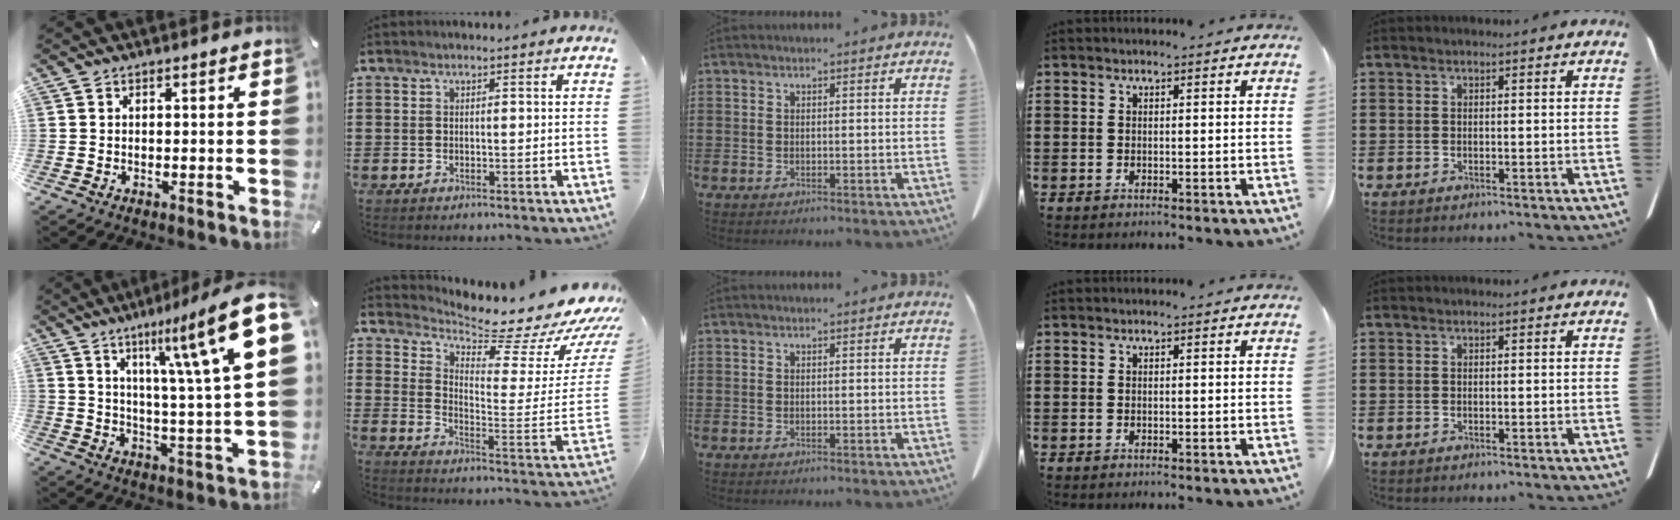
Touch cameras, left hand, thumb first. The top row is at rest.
{"thumb": {"total": 19.2, "force": [9.3, 3.4, 16.4], "torque": [-0.241, -0.050, 0.130]}, "index": {"total": 7.1, "force": [6.3, 1.3, 3.0], "torque": [-0.057, -0.075, 0.100]}}